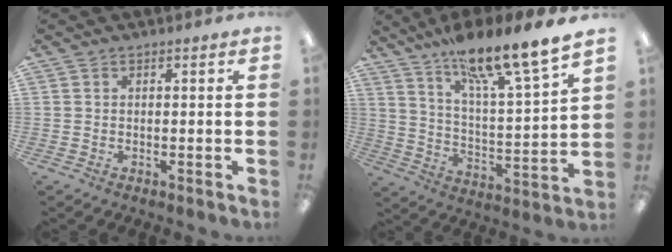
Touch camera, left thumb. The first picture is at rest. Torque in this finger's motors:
{"motor_torque": [0.46, 0.43, 1.35, -1.42, 0.14]}